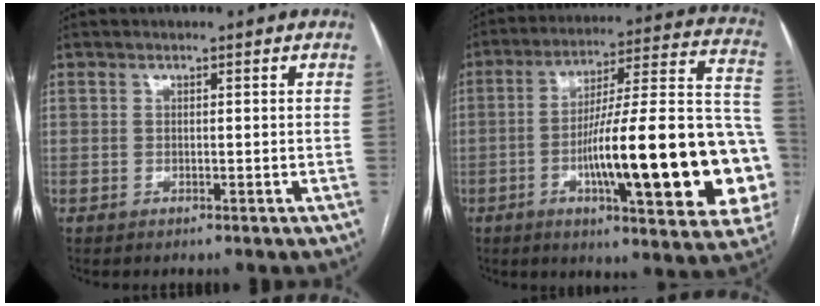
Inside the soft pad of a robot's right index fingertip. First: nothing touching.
{"total": 27.9, "force": [-6.5, 3.9, 26.9], "torque": [-0.308, 0.014, -0.092]}